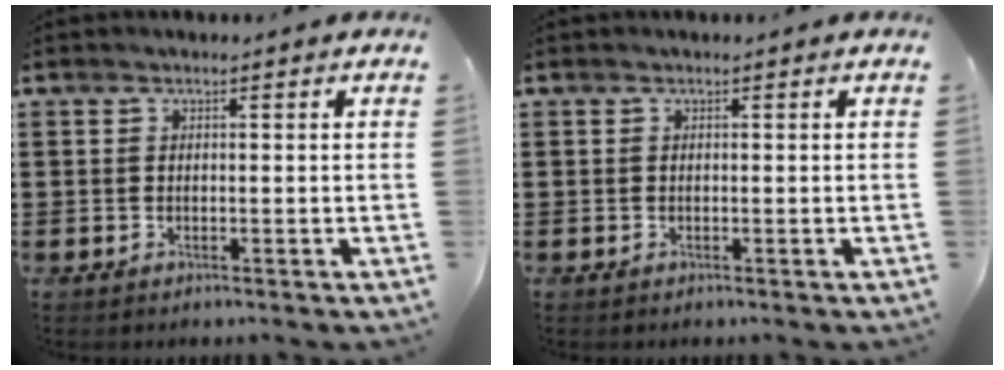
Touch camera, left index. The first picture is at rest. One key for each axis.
{"total": 0.0}